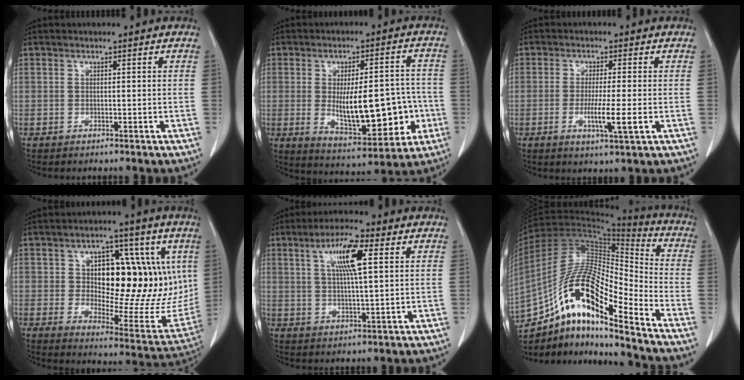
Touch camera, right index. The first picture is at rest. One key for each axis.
{"total": 15.2, "fx": -2.2, "fy": 5.3, "fz": 14.1, "tx": -0.211, "ty": 0.006, "tz": -0.017}
{"total": 5.4, "fx": -1.4, "fy": -0.2, "fz": 5.2, "tx": -0.097, "ty": -0.014, "tz": -0.023}
{"total": 21.2, "fx": 4.4, "fy": 10.4, "fz": 17.9, "tx": -0.258, "ty": 0.014, "tz": 0.079}
{"total": 8.3, "fx": 3.0, "fy": 0.9, "fz": 7.7, "tx": -0.143, "ty": 0.007, "tz": 0.053}
{"total": 18.0, "fx": -11.3, "fy": 3.3, "fz": 13.6, "tx": -0.259, "ty": 0.024, "tz": -0.196}